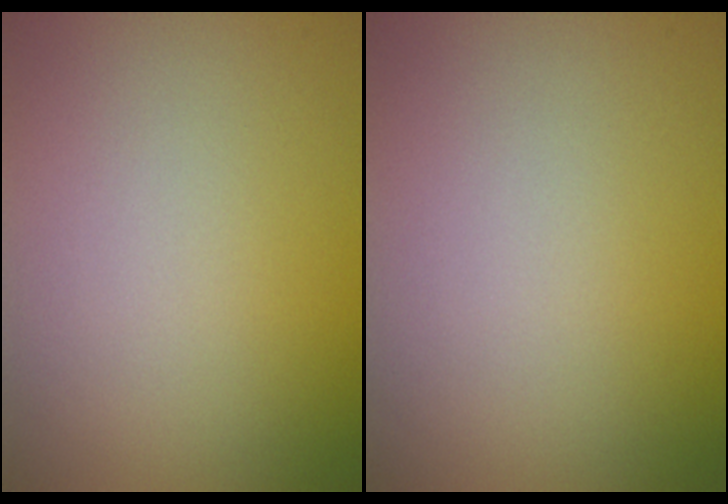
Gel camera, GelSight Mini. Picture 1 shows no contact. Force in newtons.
{"total": 0.0}